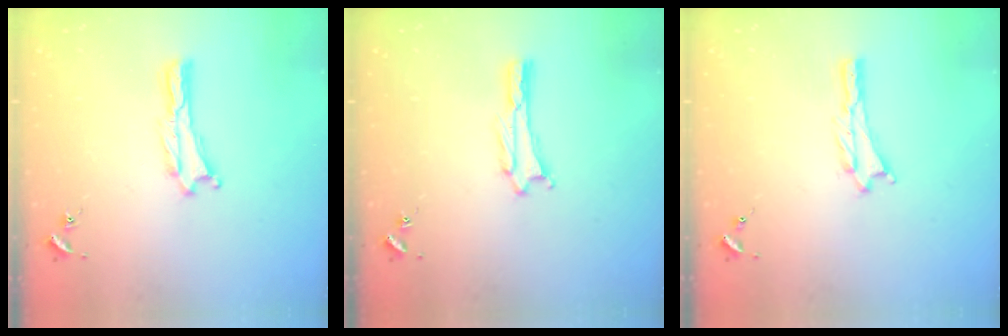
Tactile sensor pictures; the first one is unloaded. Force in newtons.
{"total": 1.6, "press": 1.6, "slide": 0.2}
{"total": 0.9, "press": 0.9, "slide": 0.2}